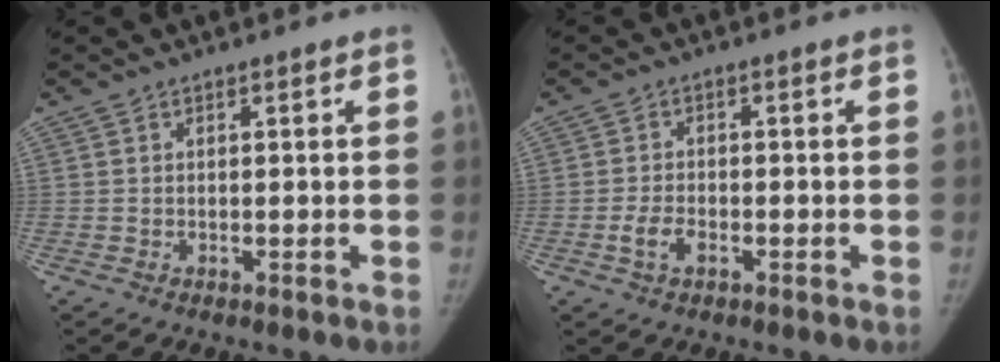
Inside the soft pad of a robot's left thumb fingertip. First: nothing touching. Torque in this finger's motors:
{"motor_torque": [-0.14, 0.20, 0.10, 0.08, 0.04]}